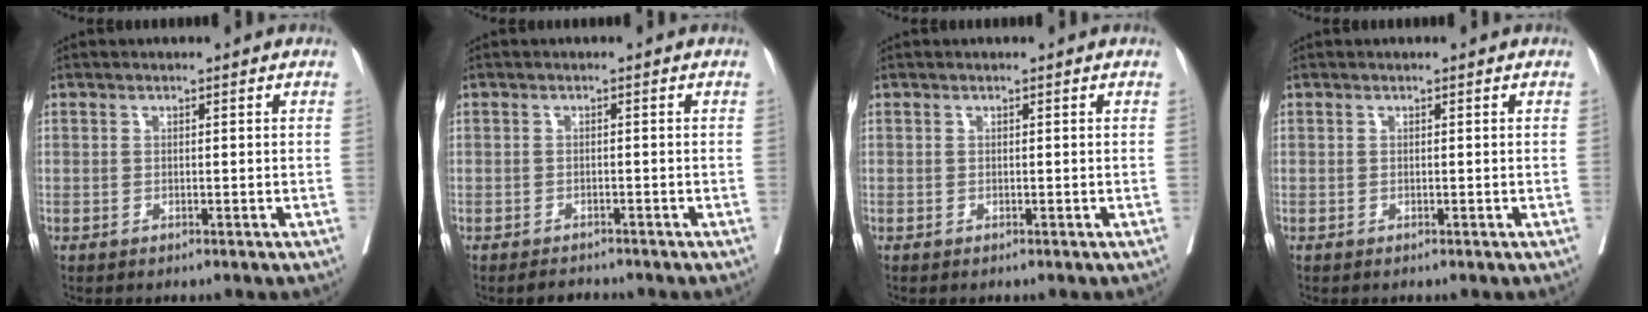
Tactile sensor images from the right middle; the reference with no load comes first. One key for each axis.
{"total": 1.8, "fx": -1.7, "fy": 0.6, "fz": 0.2, "tx": -0.005, "ty": -0.004, "tz": -0.024}
{"total": 0.0}
{"total": 0.0}